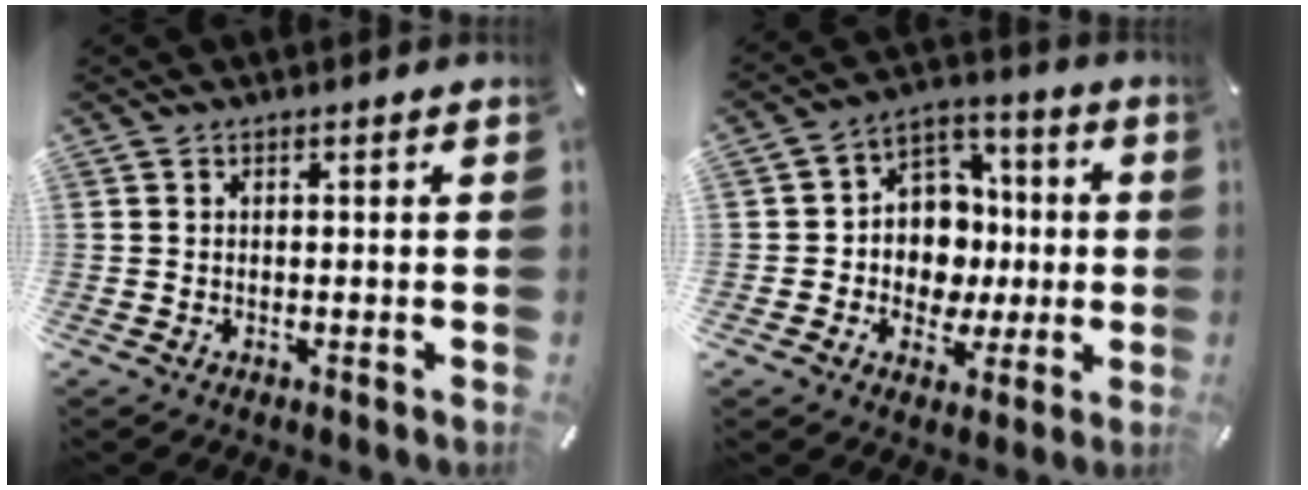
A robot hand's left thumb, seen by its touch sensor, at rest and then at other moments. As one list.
[{"total": 12.1, "force": [-1.3, 11.4, 4.0], "torque": [-0.051, 0.007, -0.011]}]